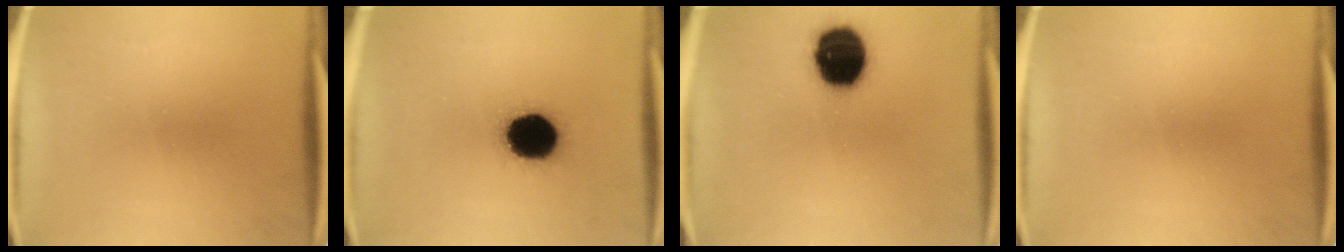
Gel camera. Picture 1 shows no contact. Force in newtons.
{"total": 17.0}
{"total": 17.2}
{"total": 0.0}